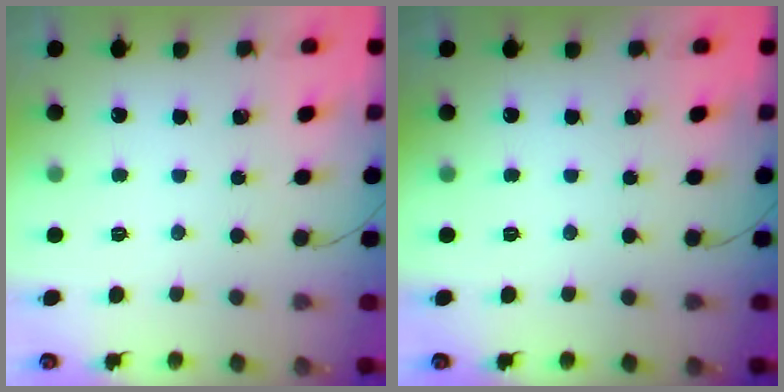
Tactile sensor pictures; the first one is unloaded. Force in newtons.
{"total": 0.0}